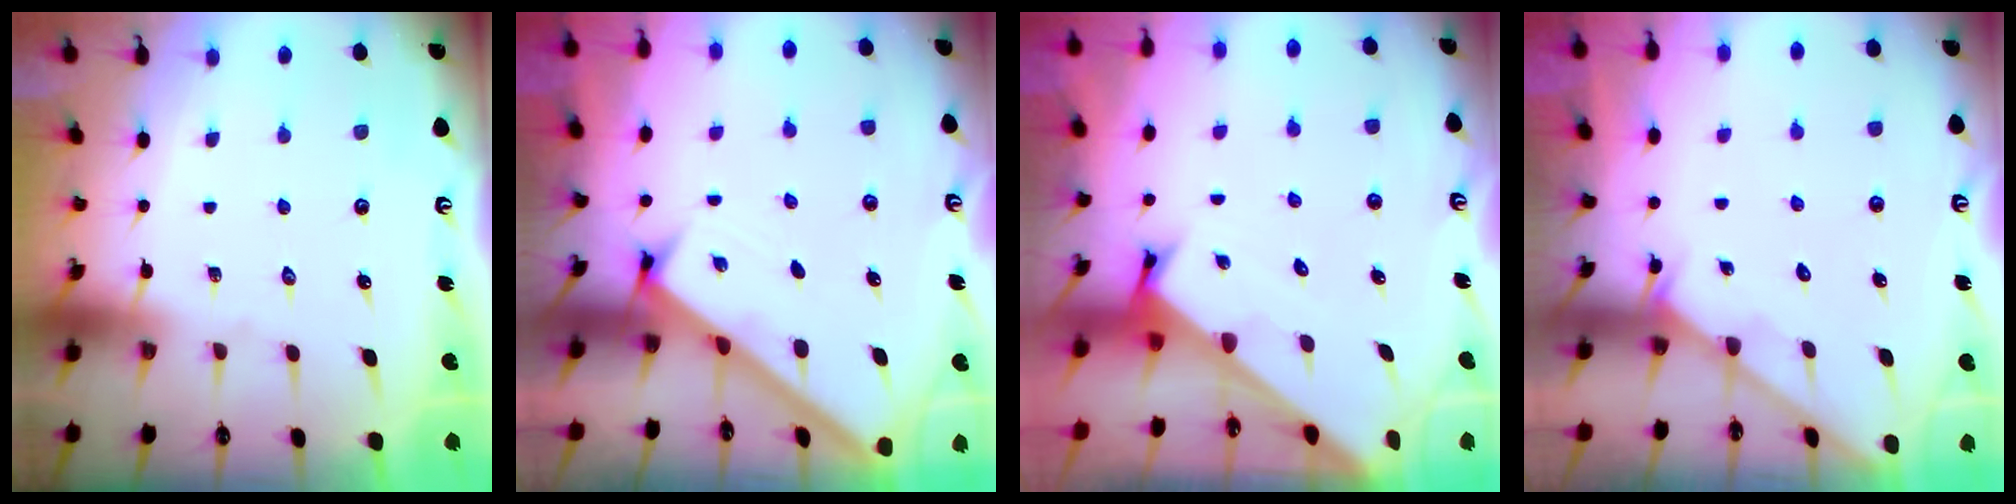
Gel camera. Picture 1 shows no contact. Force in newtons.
{"total": 2.6, "press": 2.6, "slide": 0.3}
{"total": 2.4, "press": 2.4, "slide": 0.2}
{"total": 2.9, "press": 2.9, "slide": 0.3}